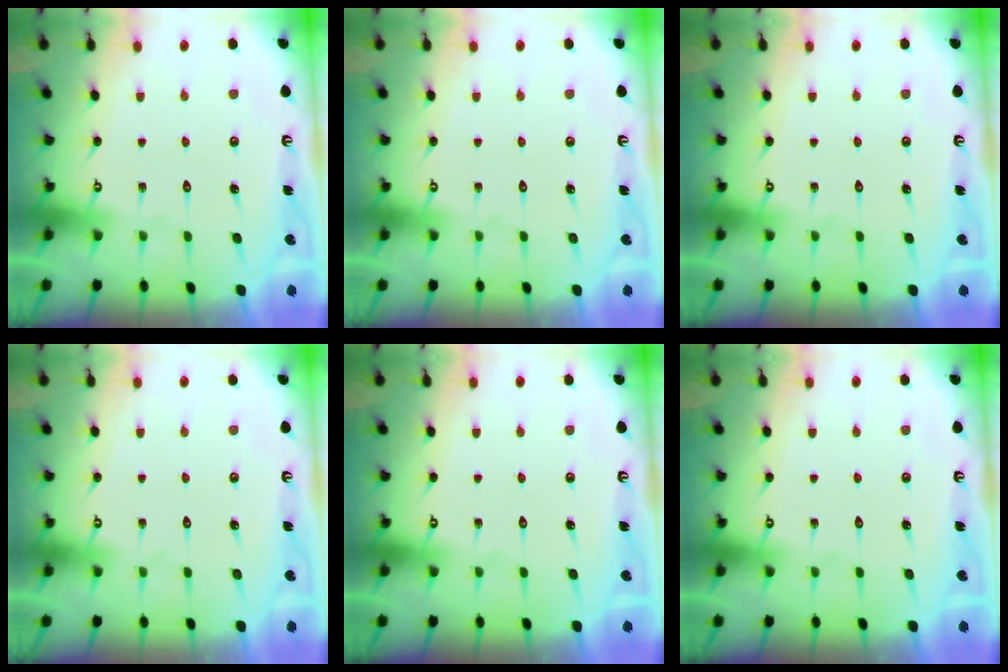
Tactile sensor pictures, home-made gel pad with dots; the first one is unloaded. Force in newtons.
{"total": 0.0}
{"total": 0.0}
{"total": 0.0}
{"total": 0.0}
{"total": 0.0}